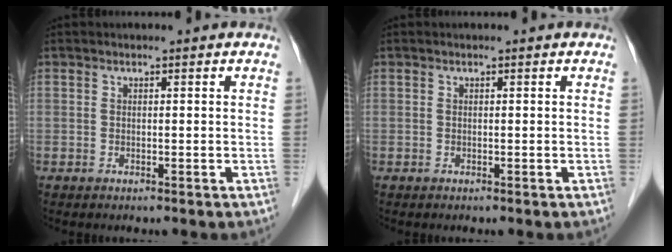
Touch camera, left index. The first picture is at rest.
{"total": 0.0}